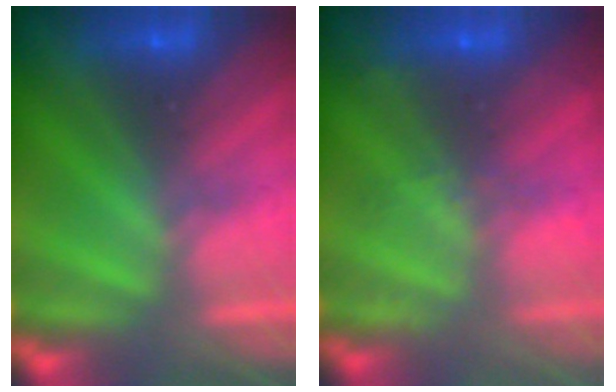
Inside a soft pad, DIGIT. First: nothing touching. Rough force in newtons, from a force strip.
{"total": 2.3}